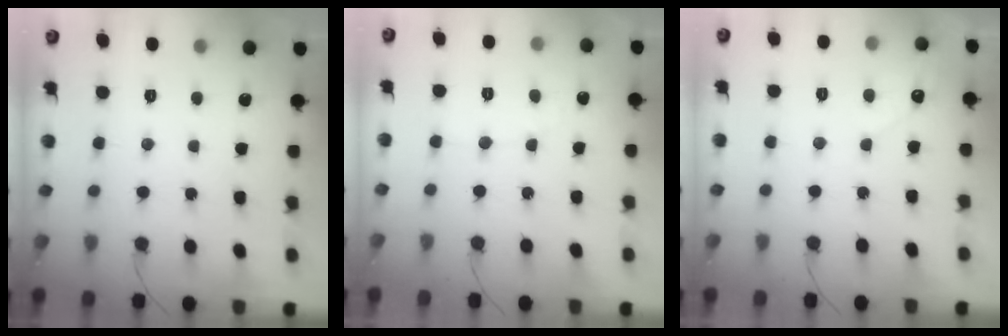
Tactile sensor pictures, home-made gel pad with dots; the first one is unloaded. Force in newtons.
{"total": 3.3, "press": 3.3, "slide": 0.4}
{"total": 2.9, "press": 2.9, "slide": 0.1}